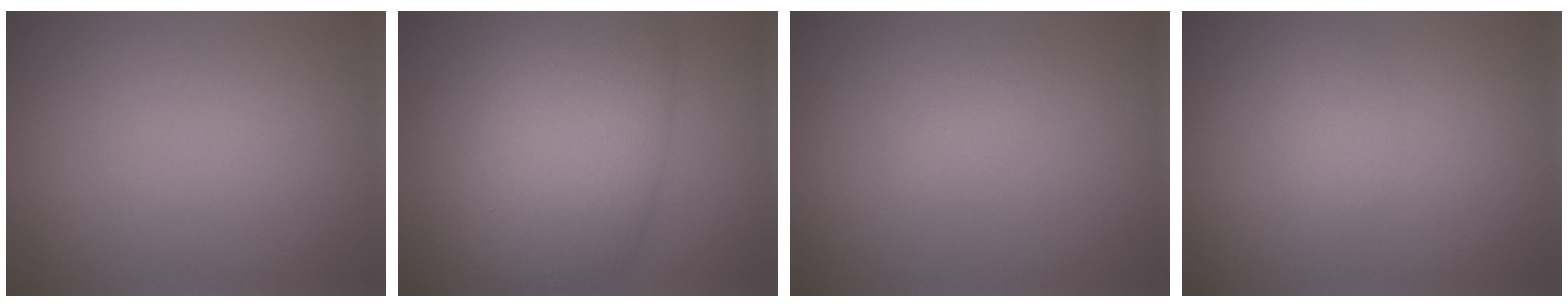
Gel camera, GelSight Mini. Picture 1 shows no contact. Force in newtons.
{"total": 11.0, "press": 11.0, "slide": 0.6}
{"total": 1.2, "press": 1.2, "slide": 0.1}
{"total": 1.2, "press": 1.2, "slide": 0.1}